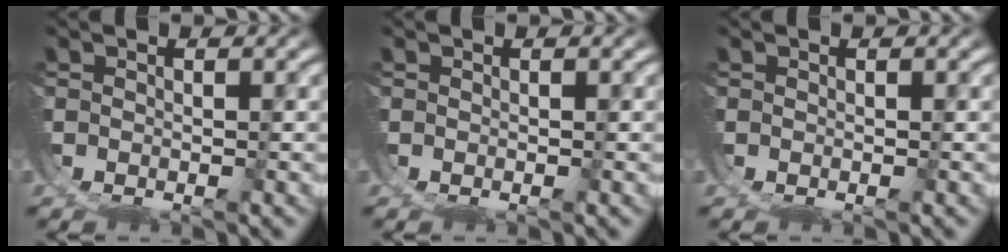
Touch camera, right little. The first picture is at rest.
{"total": 0.0}
{"total": 0.0}